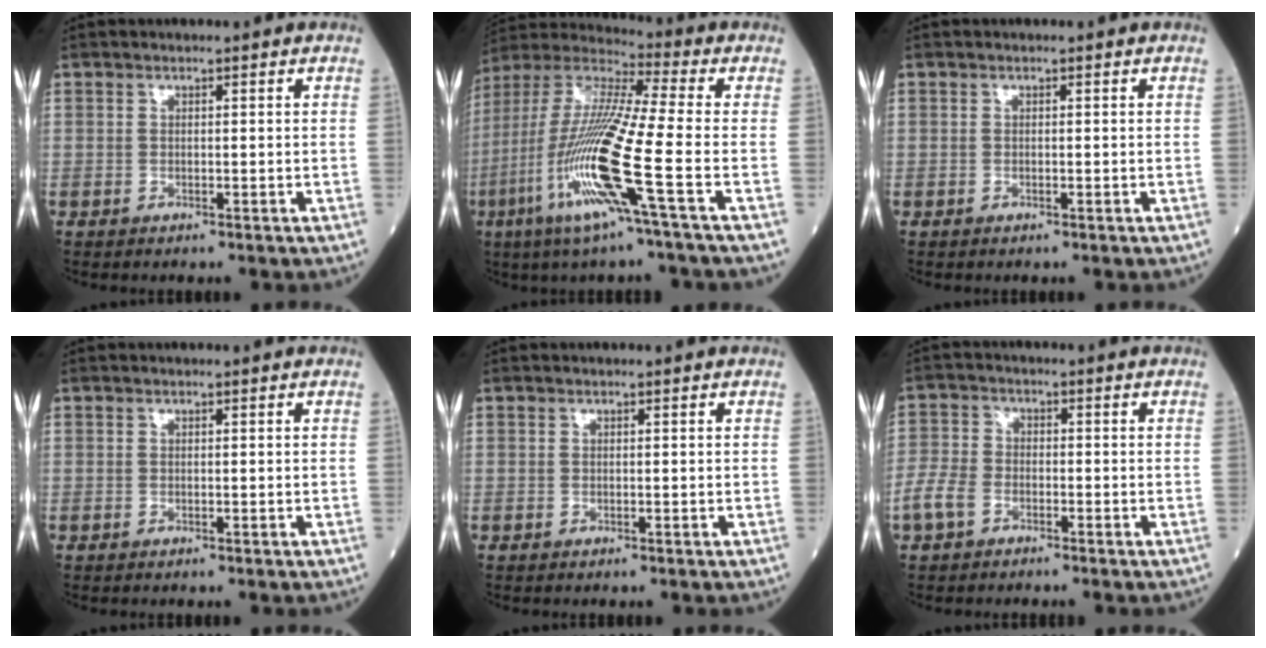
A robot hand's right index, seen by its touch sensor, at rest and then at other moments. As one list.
[{"total": 17.8, "force": [-6.1, -0.4, 16.8], "torque": [-0.357, -0.021, -0.129]}, {"total": 0.0}, {"total": 0.0}, {"total": 0.0}, {"total": 4.8, "force": [-2.7, 2.9, 2.6], "torque": [-0.073, 0.001, -0.060]}]